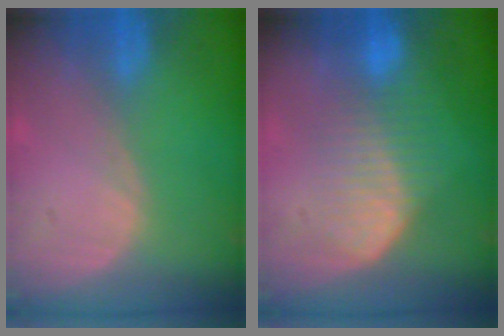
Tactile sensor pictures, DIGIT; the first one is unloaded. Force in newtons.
{"total": 6.8, "press": 6.6, "slide": 1.4}